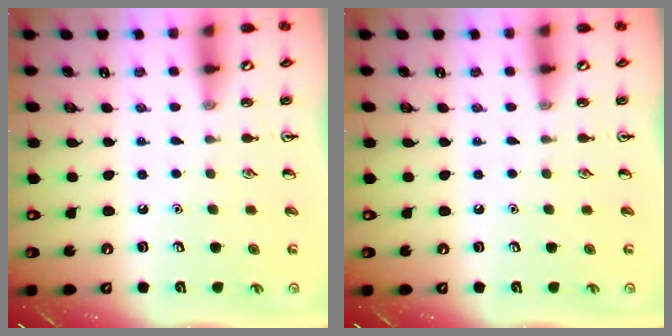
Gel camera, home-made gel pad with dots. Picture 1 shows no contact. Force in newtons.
{"total": 0.0}